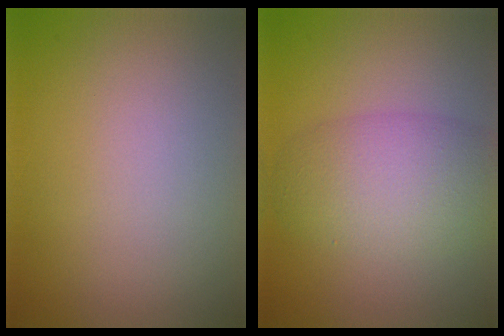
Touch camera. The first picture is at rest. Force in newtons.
{"total": 5.9, "press": 5.9, "slide": 0.3}